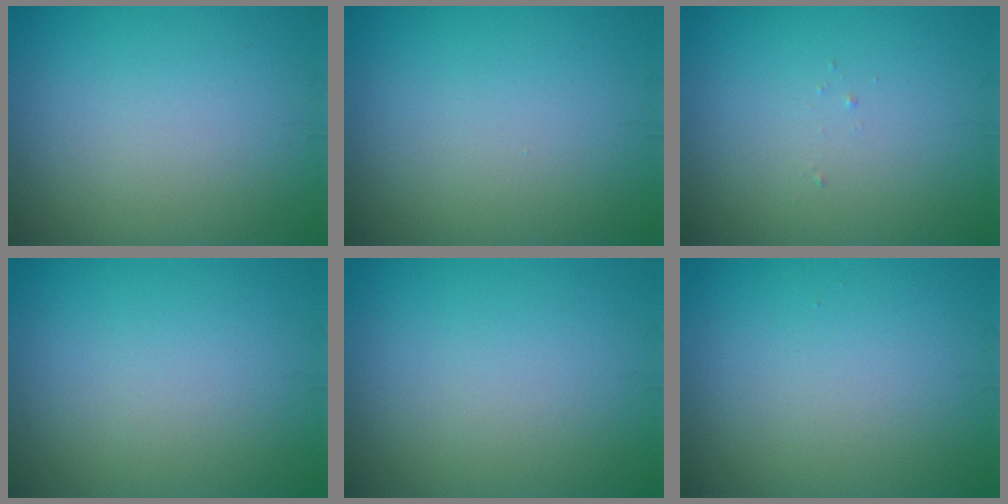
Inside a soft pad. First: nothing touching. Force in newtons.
{"total": 0.0}
{"total": 0.0}
{"total": 0.0}
{"total": 0.0}
{"total": 0.0}